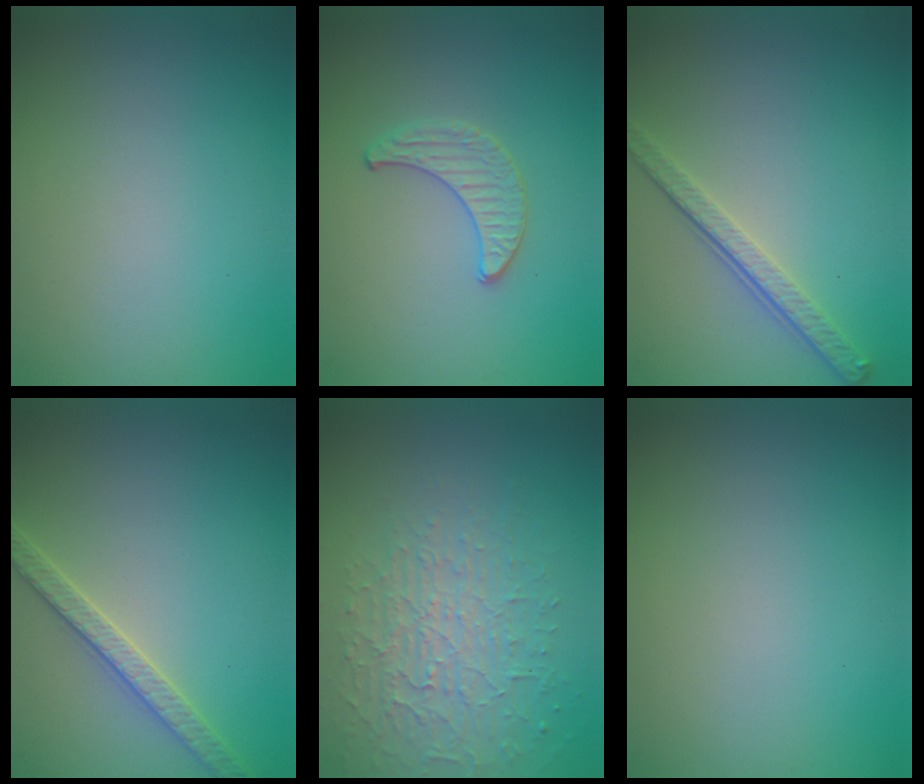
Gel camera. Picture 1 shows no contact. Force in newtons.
{"total": 1.3, "press": 1.3, "slide": 0.2}
{"total": 3.2, "press": 2.5, "slide": 2.1}
{"total": 2.7, "press": 2.7, "slide": 0.3}
{"total": 3.7, "press": 3.1, "slide": 2.0}
{"total": 0.0}